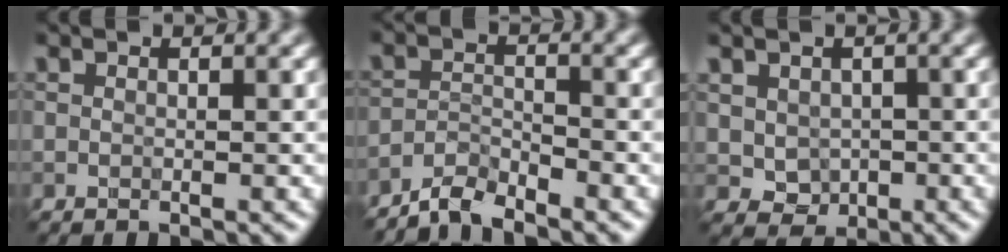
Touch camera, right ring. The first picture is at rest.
{"total": 3.2, "force": [-3.2, 0.2, 0.3], "torque": [-0.004, 0.002, -0.063]}
{"total": 2.0, "force": [-0.3, 1.8, 0.8], "torque": [-0.017, -0.004, 0.006]}